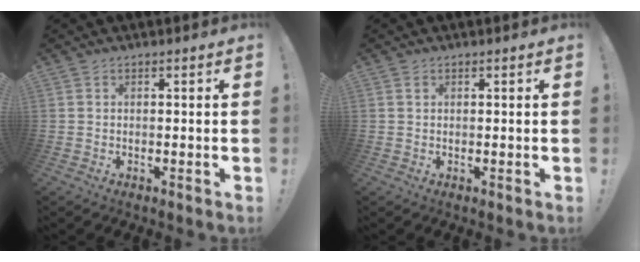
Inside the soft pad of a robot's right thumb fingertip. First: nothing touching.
{"total": 0.8, "force": [0.4, 0.5, 0.4], "torque": [-0.003, 0.000, 0.006]}